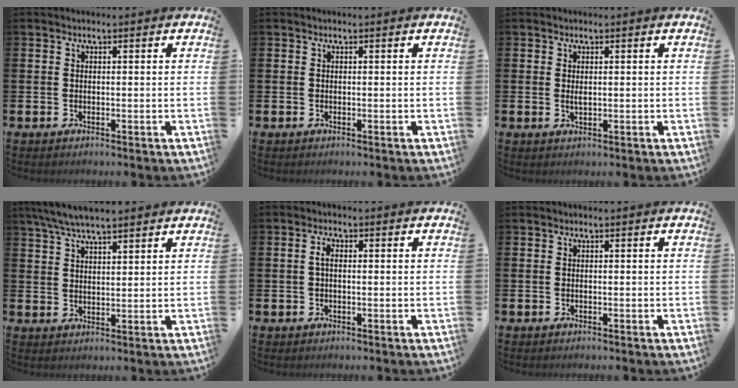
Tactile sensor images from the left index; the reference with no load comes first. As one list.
[{"total": 0.0}, {"total": 0.8, "force": [0.4, 0.3, 0.6], "torque": [-0.012, 0.003, 0.006]}, {"total": 5.9, "force": [5.4, 0.7, 2.2], "torque": [-0.063, -0.008, 0.101]}, {"total": 1.8, "force": [0.2, 0.8, 1.6], "torque": [-0.026, 0.004, 0.002]}, {"total": 0.0}]